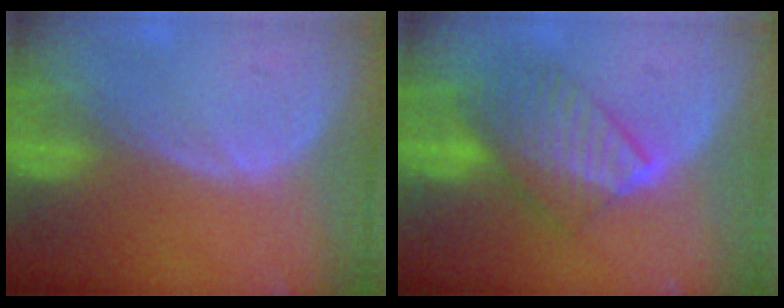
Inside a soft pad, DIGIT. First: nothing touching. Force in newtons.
{"total": 7.3, "press": 7.1, "slide": 1.8}